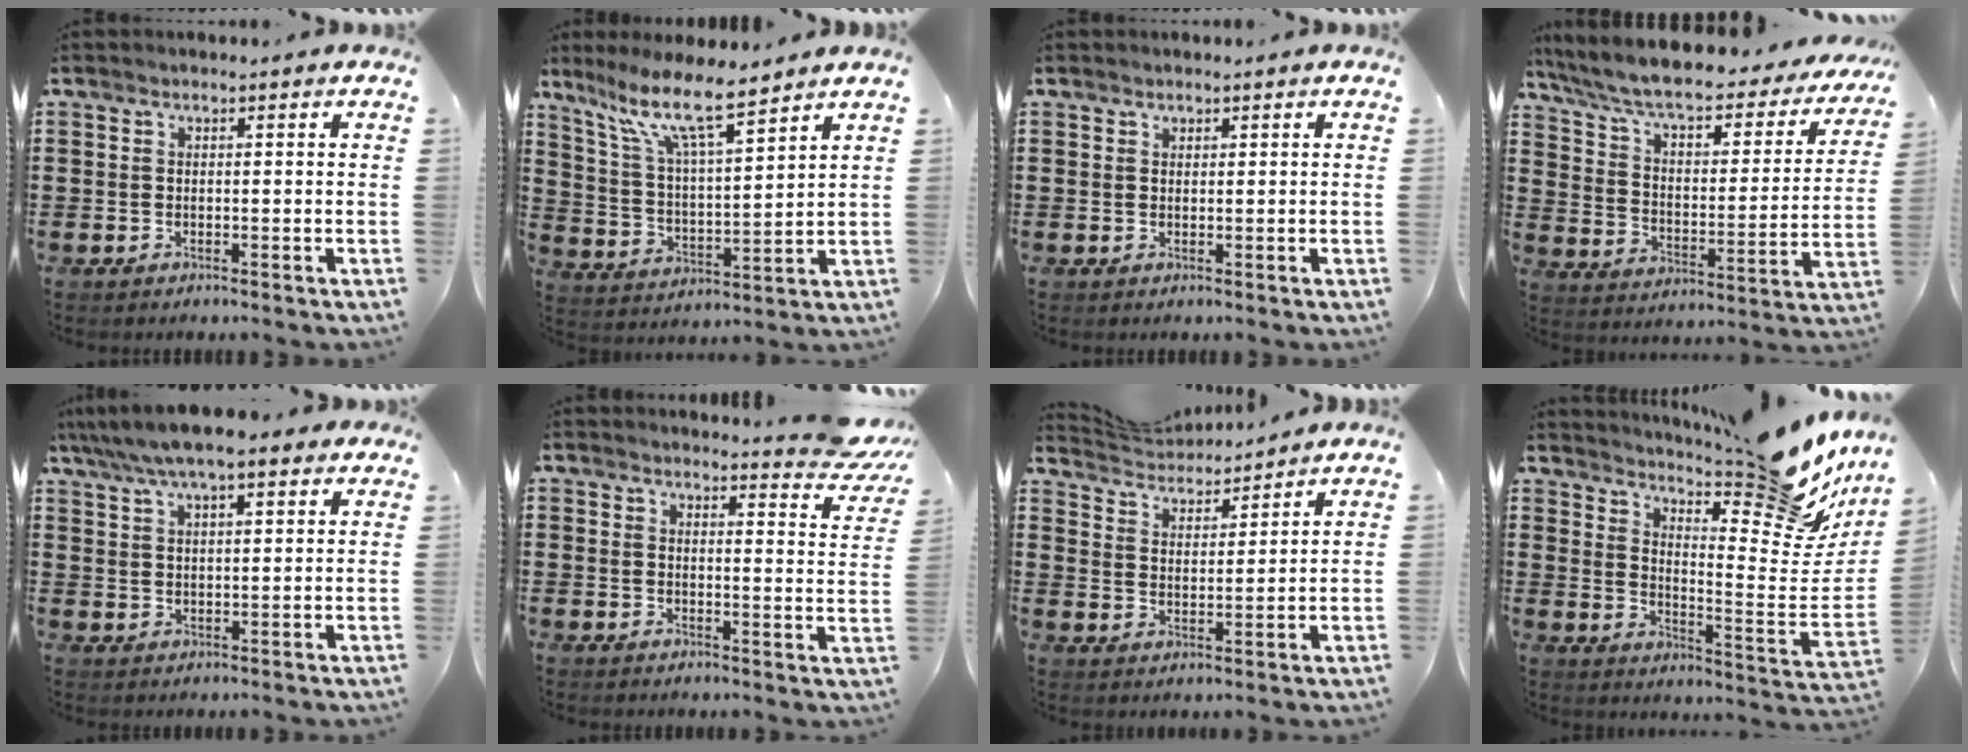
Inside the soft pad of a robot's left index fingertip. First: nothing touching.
{"total": 10.6, "force": [8.0, 1.7, 6.7], "torque": [-0.152, -0.031, 0.140]}
{"total": 0.6, "force": [0.5, 0.4, 0.0], "torque": [-0.002, 0.000, 0.011]}
{"total": 7.2, "force": [6.0, 1.4, 3.8], "torque": [-0.100, -0.041, 0.097]}
{"total": 6.4, "force": [5.1, 1.7, 3.4], "torque": [-0.081, -0.004, 0.090]}
{"total": 5.1, "force": [4.7, 0.2, 2.1], "torque": [-0.035, -0.028, 0.079]}
{"total": 4.1, "force": [4.1, 0.7, 0.2], "torque": [-0.026, -0.022, 0.070]}
{"total": 12.3, "force": [9.9, 2.3, 7.0], "torque": [-0.097, -0.100, 0.157]}